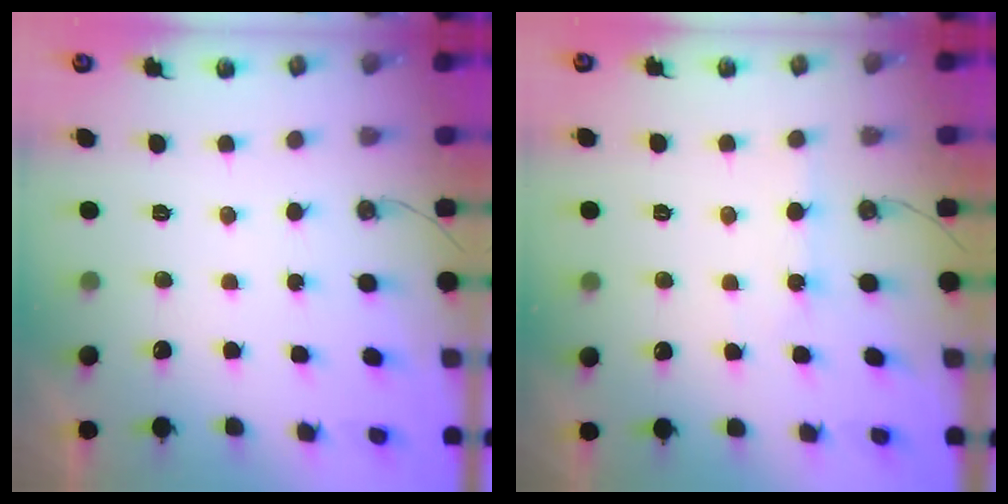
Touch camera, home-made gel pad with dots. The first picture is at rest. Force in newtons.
{"total": 3.9, "press": 3.9, "slide": 0.5}